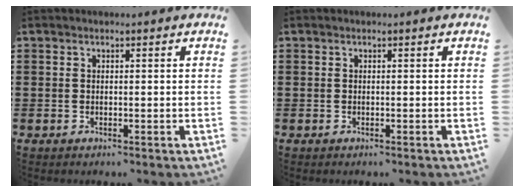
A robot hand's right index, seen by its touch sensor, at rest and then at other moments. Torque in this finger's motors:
{"motor_torque": [-0.01, 0.02, 0.00, 0.00]}